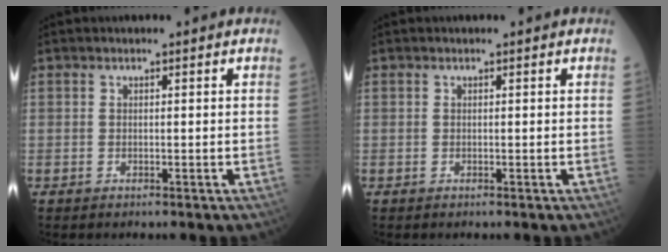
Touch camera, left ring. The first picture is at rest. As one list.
[{"total": 0.0}]